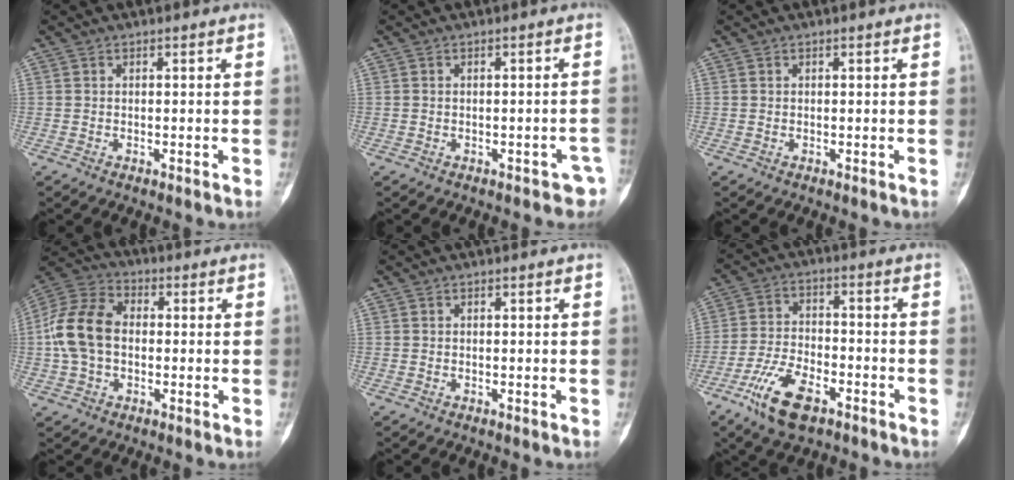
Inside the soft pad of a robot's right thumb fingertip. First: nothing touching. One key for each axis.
{"total": 3.2, "fx": -1.9, "fy": 2.1, "fz": 1.6, "tx": -0.003, "ty": 0.025, "tz": -0.020}
{"total": 0.0}
{"total": 13.1, "fx": -0.3, "fy": 9.4, "fz": 9.2, "tx": -0.175, "ty": 0.033, "tz": -0.015}
{"total": 0.0}
{"total": 11.4, "fx": -6.6, "fy": 5.4, "fz": 7.6, "tx": -0.140, "ty": 0.024, "tz": -0.125}